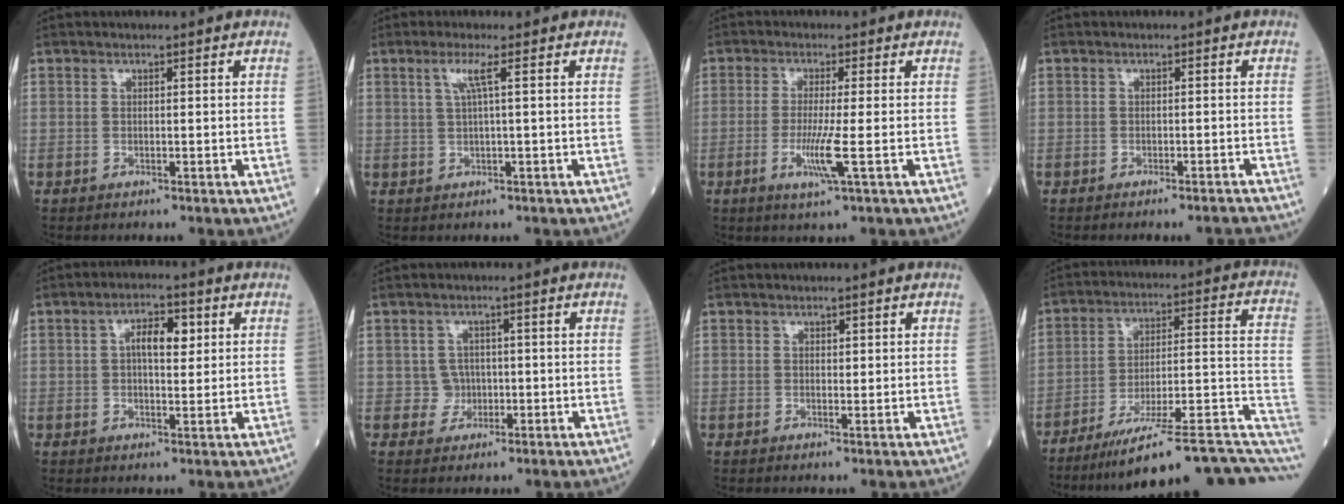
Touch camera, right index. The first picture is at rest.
{"total": 2.7, "force": [1.0, -0.5, 2.4], "torque": [-0.056, 0.004, 0.021]}
{"total": 5.1, "force": [-1.4, -1.0, 4.8], "torque": [-0.100, -0.017, -0.030]}
{"total": 3.7, "force": [-3.6, -0.2, 0.8], "torque": [-0.003, -0.007, -0.044]}
{"total": 5.1, "force": [1.4, 2.1, 4.4], "torque": [-0.074, 0.012, 0.021]}
{"total": 2.2, "force": [-0.3, 2.2, -0.1], "torque": [0.012, 0.007, -0.006]}
{"total": 0.9, "force": [0.5, 0.6, 0.5], "torque": [-0.003, -0.003, 0.007]}
{"total": 21.0, "force": [-14.2, 2.9, 15.2], "torque": [-0.150, 0.040, -0.209]}